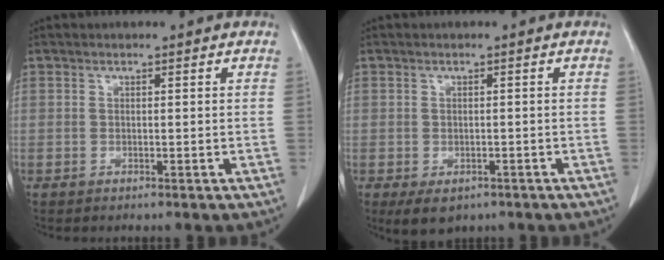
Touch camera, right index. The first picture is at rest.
{"total": 4.5, "force": [-2.8, 2.8, 2.1], "torque": [-0.030, -0.005, -0.034]}